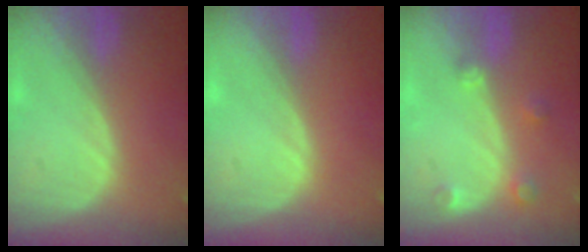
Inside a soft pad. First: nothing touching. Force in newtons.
{"total": 0.0}
{"total": 2.7, "press": 2.6, "slide": 0.4}